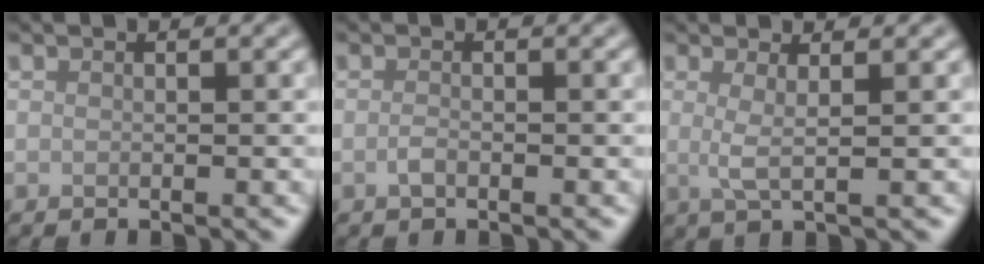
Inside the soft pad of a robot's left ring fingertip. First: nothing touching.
{"total": 0.9, "force": [-0.7, 0.2, 0.6], "torque": [-0.016, -0.002, -0.014]}
{"total": 2.1, "force": [0.2, 0.5, 2.0], "torque": [-0.037, -0.005, 0.000]}